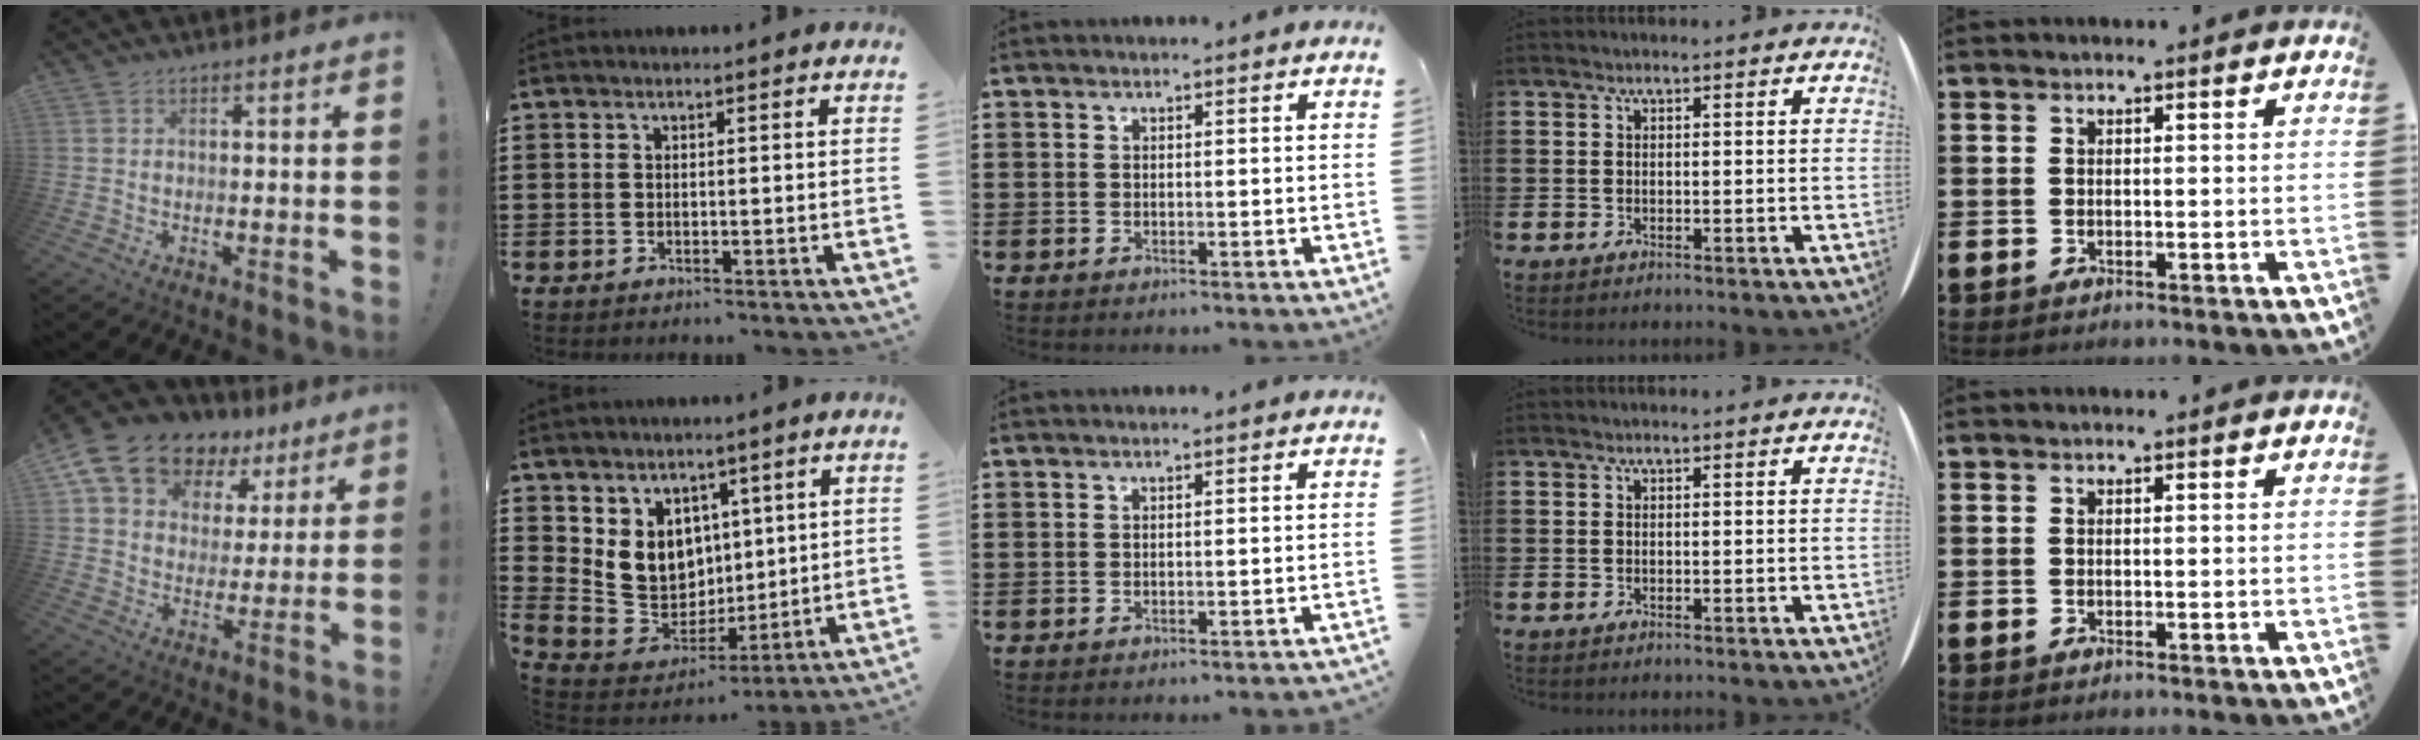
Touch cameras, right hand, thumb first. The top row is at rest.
{"thumb": {"total": 14.6, "force": [9.6, 9.2, 6.0], "torque": [-0.112, -0.057, 0.184]}, "index": {"total": 9.5, "force": [2.3, 8.5, 3.4], "torque": [-0.095, -0.012, 0.053]}, "middle": {"total": 0.8, "force": [-0.7, -0.2, 0.2], "torque": [-0.005, -0.001, -0.014]}}